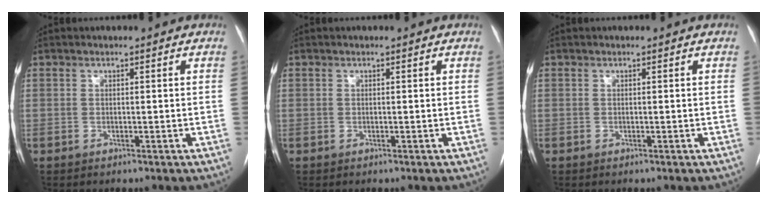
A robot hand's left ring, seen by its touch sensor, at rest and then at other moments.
{"total": 0.0}
{"total": 0.0}